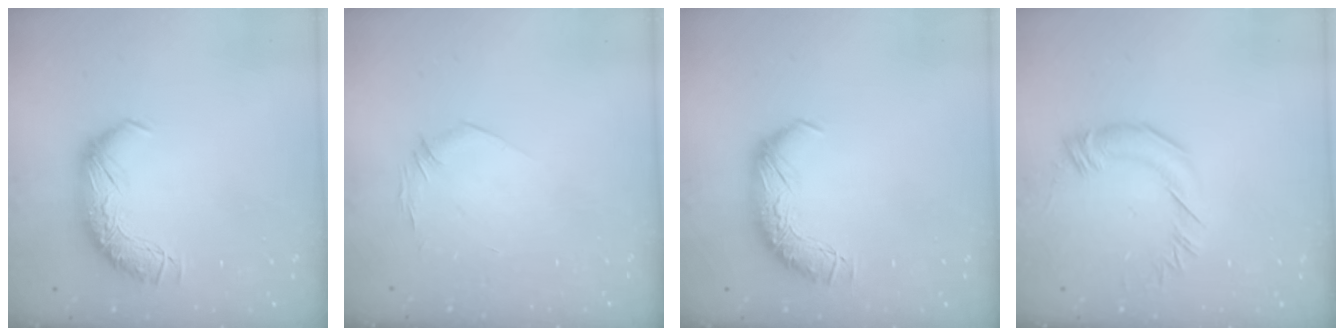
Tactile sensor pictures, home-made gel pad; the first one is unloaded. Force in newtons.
{"total": 6.2, "press": 6.1, "slide": 1.0}
{"total": 0.0}
{"total": 2.5, "press": 2.4, "slide": 0.3}